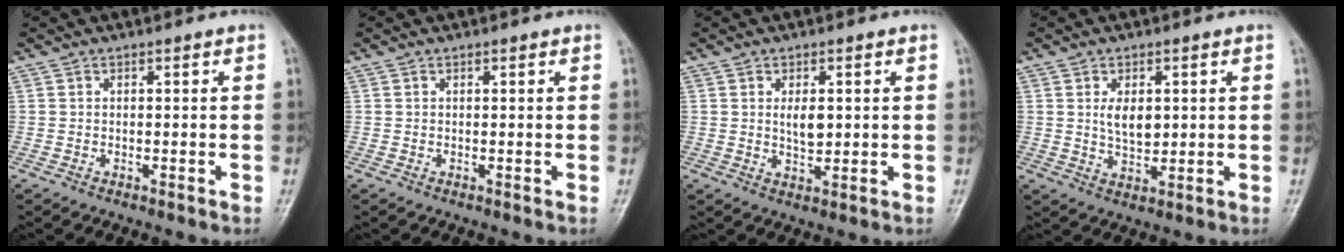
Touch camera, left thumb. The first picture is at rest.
{"total": 0.6, "force": [0.3, 0.2, 0.4], "torque": [-0.008, -0.001, 0.004]}
{"total": 4.0, "force": [0.8, 2.1, 3.4], "torque": [-0.050, -0.009, 0.016]}
{"total": 5.2, "force": [1.1, 3.0, 4.1], "torque": [-0.058, -0.011, 0.024]}